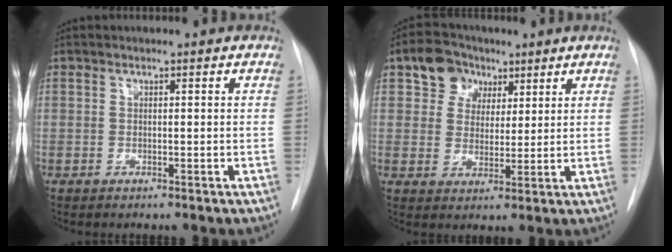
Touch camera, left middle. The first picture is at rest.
{"total": 6.6, "force": [3.4, 5.3, 2.0], "torque": [-0.036, 0.025, 0.060]}